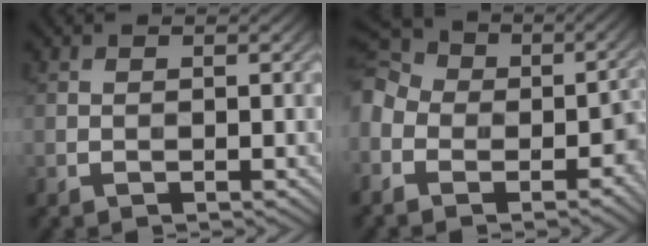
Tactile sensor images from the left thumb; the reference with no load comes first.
{"total": 13.1, "force": [-4.3, 10.1, 7.1], "torque": [-0.182, -0.017, -0.087]}